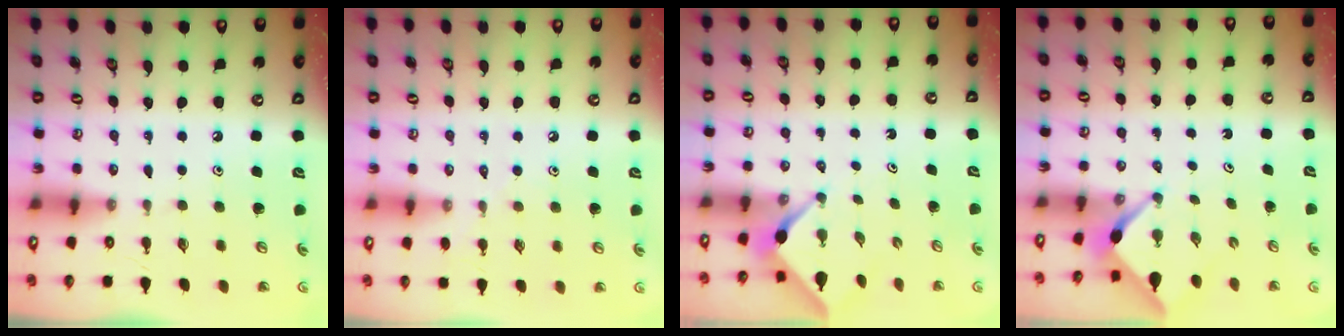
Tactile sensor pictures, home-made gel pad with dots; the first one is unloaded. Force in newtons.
{"total": 4.4, "press": 4.3, "slide": 0.7}
{"total": 2.5, "press": 2.5, "slide": 0.3}
{"total": 2.5, "press": 2.5, "slide": 0.3}